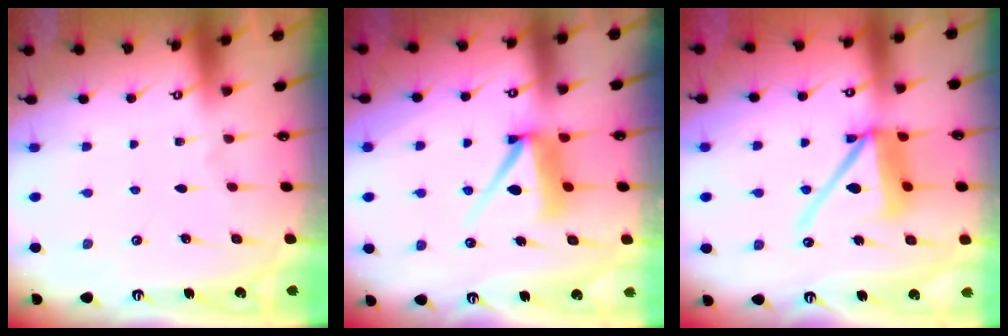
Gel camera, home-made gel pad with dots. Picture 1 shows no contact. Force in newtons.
{"total": 9.4, "press": 9.4, "slide": 1.1}
{"total": 12.6, "press": 12.5, "slide": 2.1}